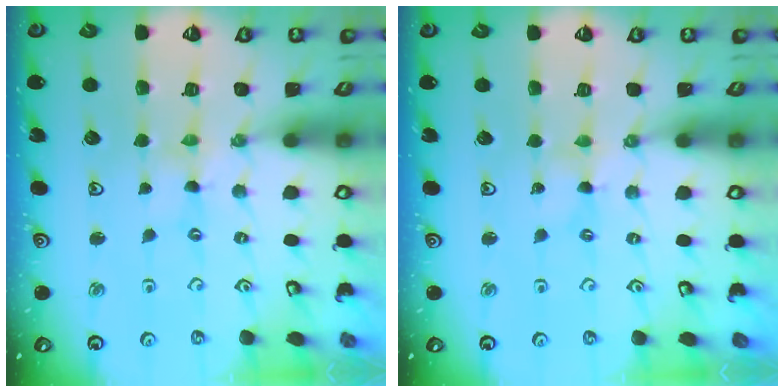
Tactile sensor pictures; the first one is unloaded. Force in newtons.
{"total": 0.0}